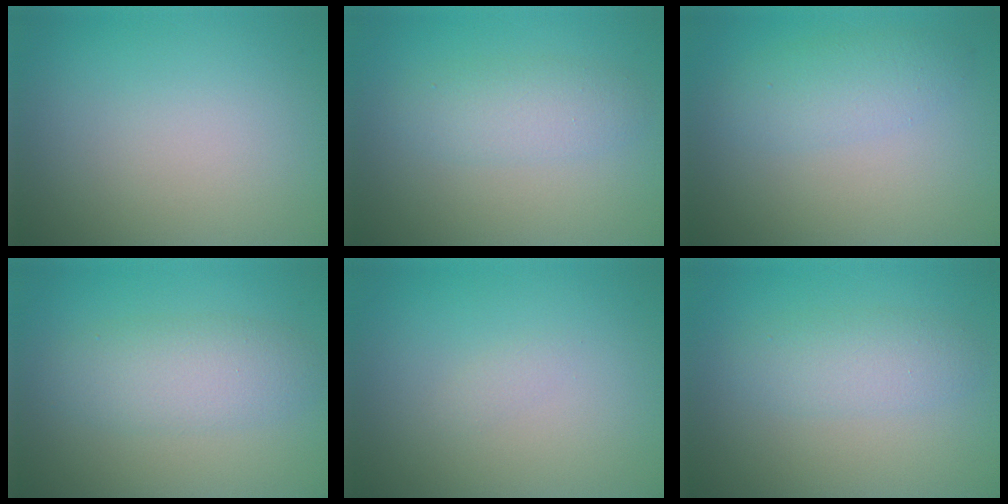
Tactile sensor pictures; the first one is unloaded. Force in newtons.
{"total": 2.8, "press": 2.8, "slide": 0.1}
{"total": 2.6, "press": 2.6, "slide": 0.1}
{"total": 3.9, "press": 3.9, "slide": 0.2}
{"total": 0.6, "press": 0.6, "slide": 0.0}
{"total": 2.8, "press": 2.8, "slide": 0.1}